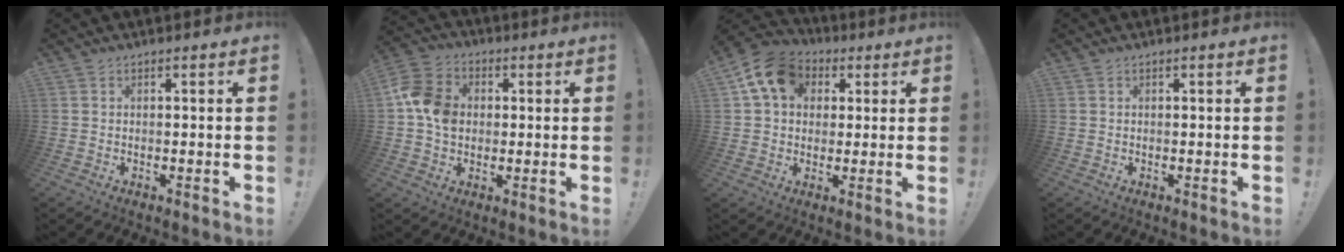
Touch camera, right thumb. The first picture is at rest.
{"total": 11.6, "force": [0.4, 9.3, 6.9], "torque": [-0.118, 0.011, 0.011]}
{"total": 13.0, "force": [4.4, 10.1, 6.8], "torque": [-0.101, -0.005, 0.090]}
{"total": 0.0}